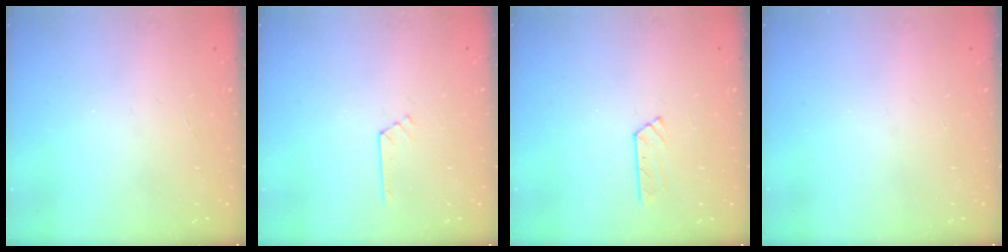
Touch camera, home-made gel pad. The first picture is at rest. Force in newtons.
{"total": 2.8, "press": 2.8, "slide": 0.4}
{"total": 4.0, "press": 3.9, "slide": 0.4}
{"total": 0.0}